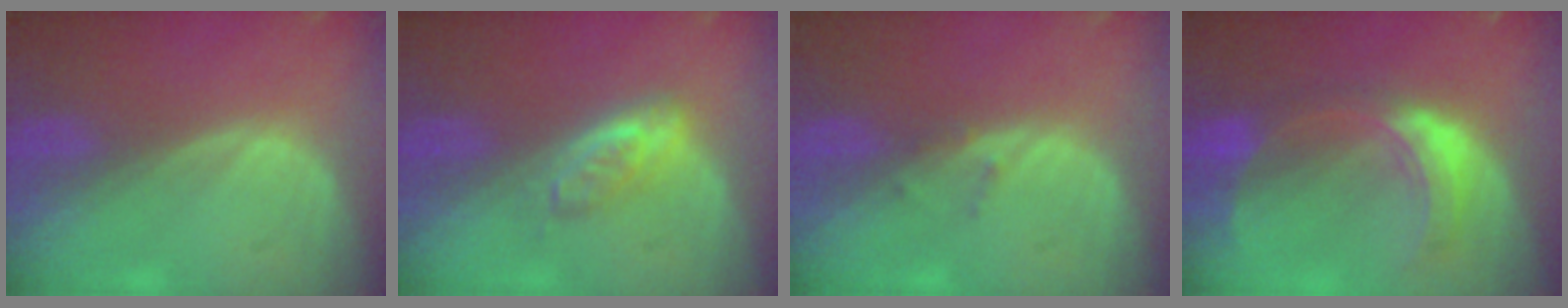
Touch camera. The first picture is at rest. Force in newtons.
{"total": 4.4, "press": 4.1, "slide": 1.6}
{"total": 1.1, "press": 0.8, "slide": 0.7}
{"total": 8.1, "press": 7.2, "slide": 3.7}